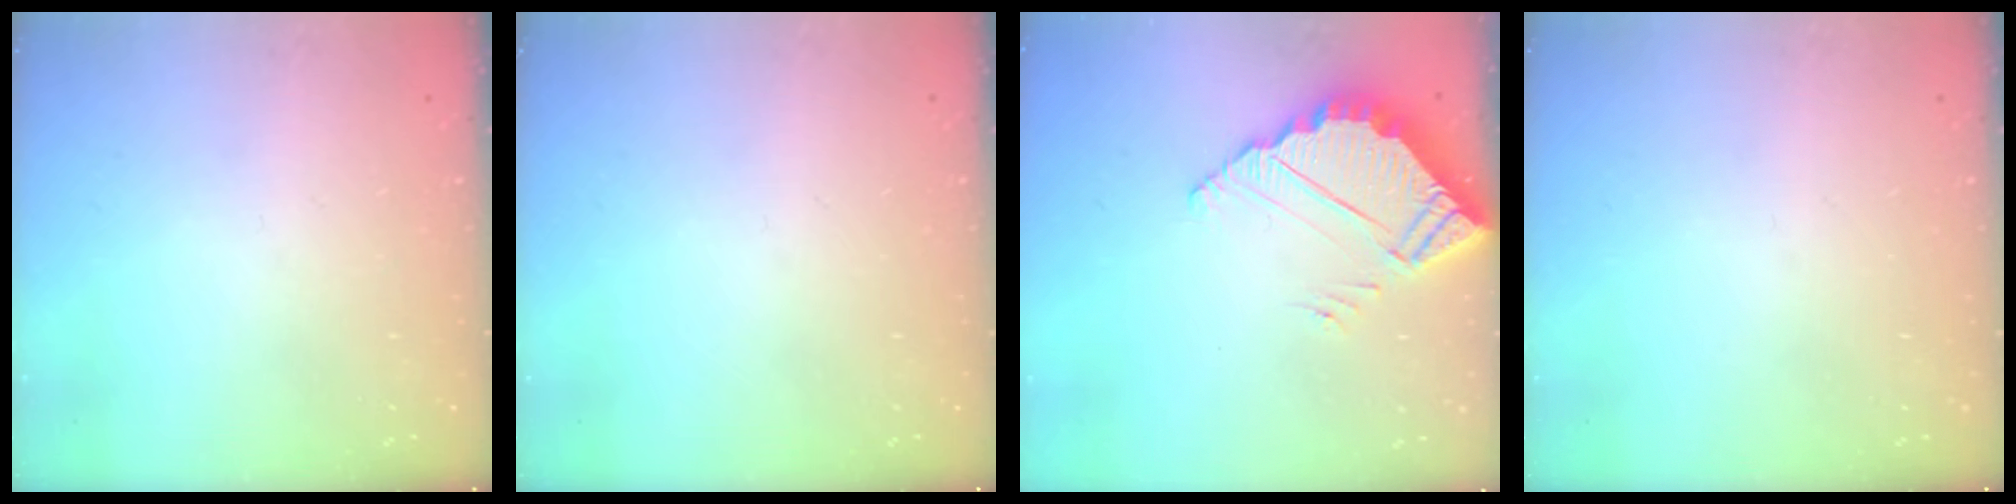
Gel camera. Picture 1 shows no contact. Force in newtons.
{"total": 0.0}
{"total": 4.3, "press": 4.3, "slide": 0.3}
{"total": 0.0}